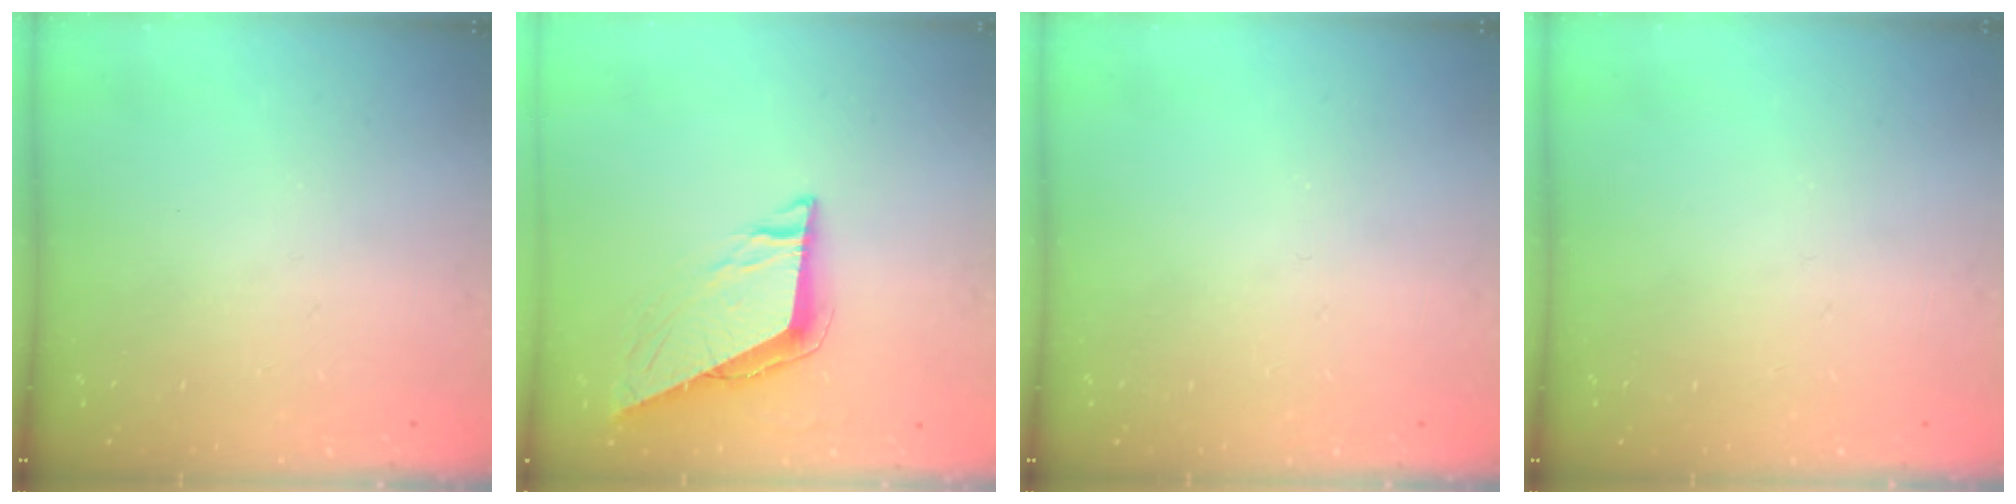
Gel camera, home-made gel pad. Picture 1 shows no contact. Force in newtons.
{"total": 8.4, "press": 8.4, "slide": 0.9}
{"total": 0.0}
{"total": 0.0}